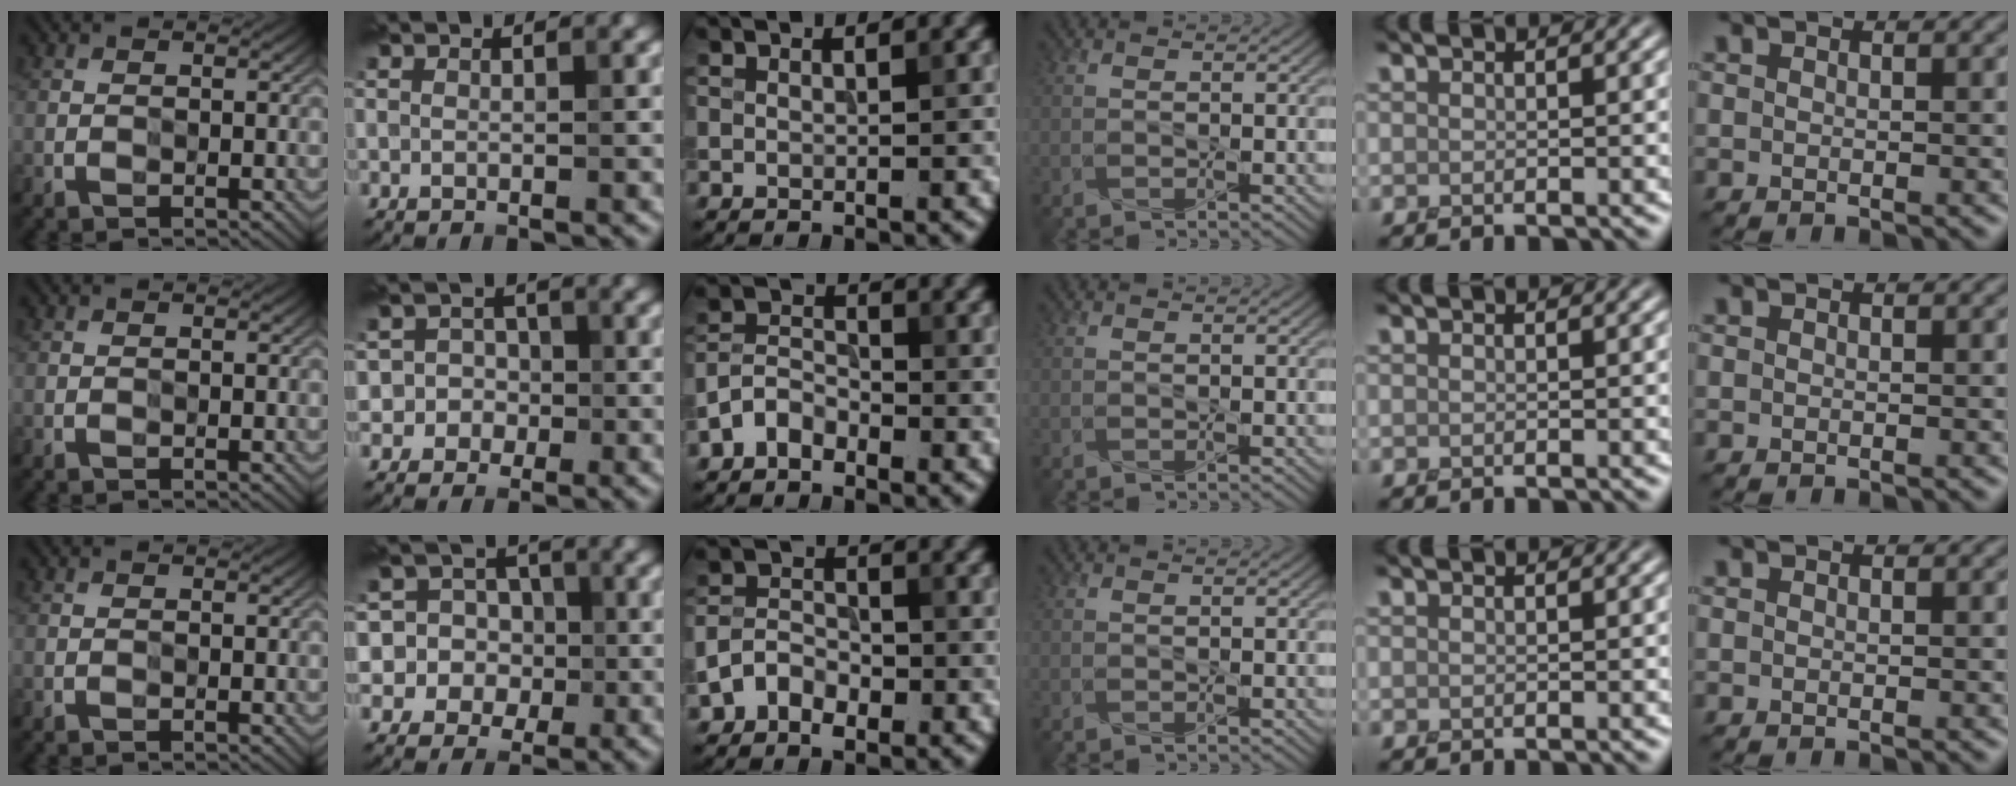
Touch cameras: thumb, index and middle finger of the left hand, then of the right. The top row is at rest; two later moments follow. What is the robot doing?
{"motion": "press", "object": "gel pad"}